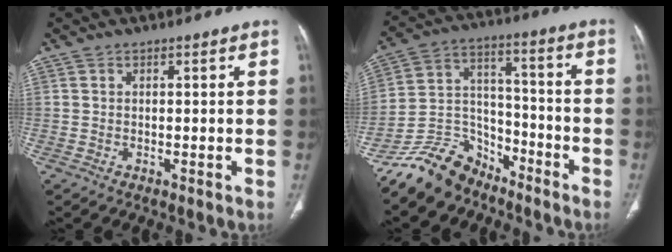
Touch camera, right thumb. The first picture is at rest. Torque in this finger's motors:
{"motor_torque": [4.27, 0.74, 0.36, -1.47, 0.02]}